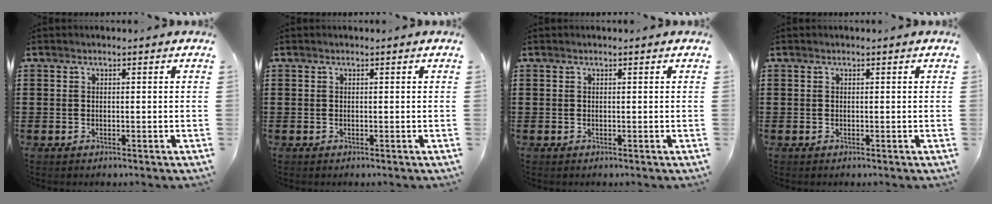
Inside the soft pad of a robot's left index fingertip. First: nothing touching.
{"total": 0.0}
{"total": 0.0}
{"total": 0.0}